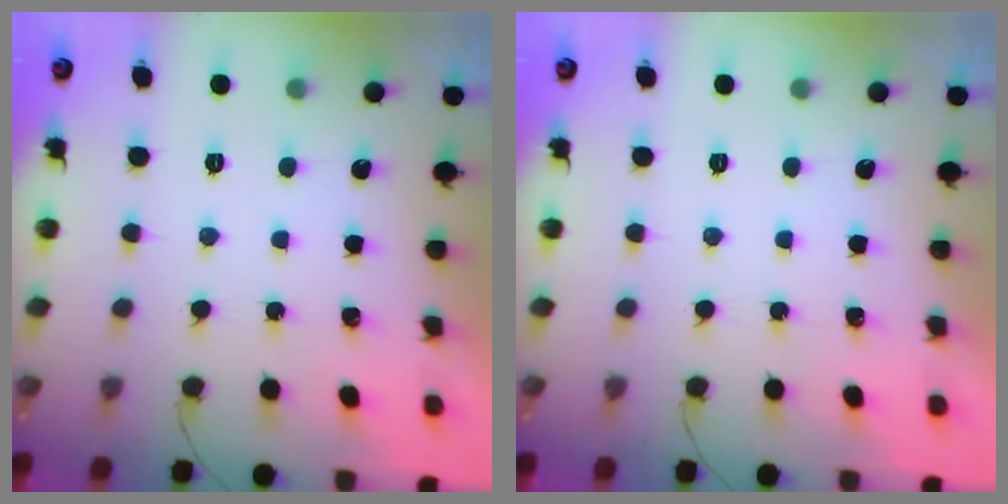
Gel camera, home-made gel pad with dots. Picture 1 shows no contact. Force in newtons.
{"total": 0.0}